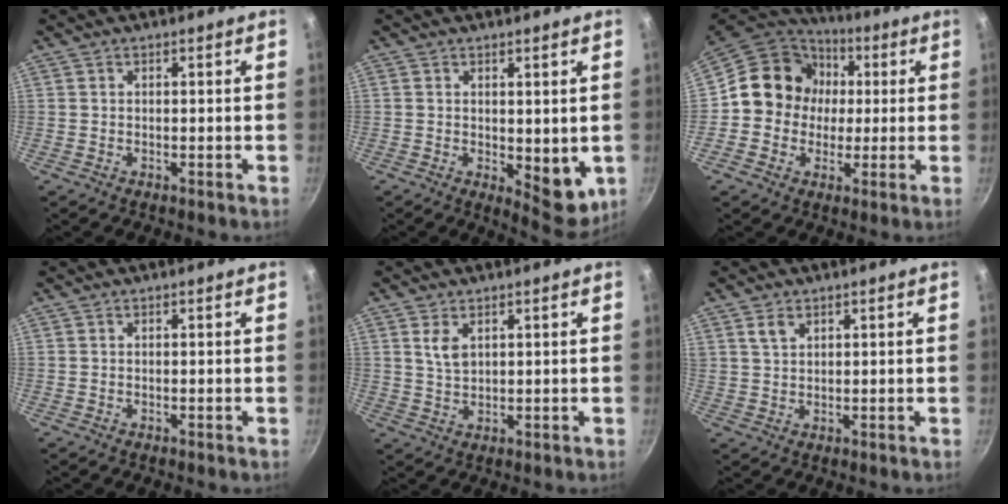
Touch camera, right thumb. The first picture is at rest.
{"total": 7.4, "force": [-0.1, 3.7, 6.4], "torque": [-0.061, -0.015, 0.009]}
{"total": 14.0, "force": [1.1, 12.8, 5.5], "torque": [-0.051, 0.026, -0.001]}
{"total": 0.0}
{"total": 3.8, "force": [1.7, 2.2, 2.6], "torque": [-0.047, -0.010, 0.036]}
{"total": 2.9, "force": [1.7, 1.7, 1.8], "torque": [-0.029, -0.002, 0.035]}